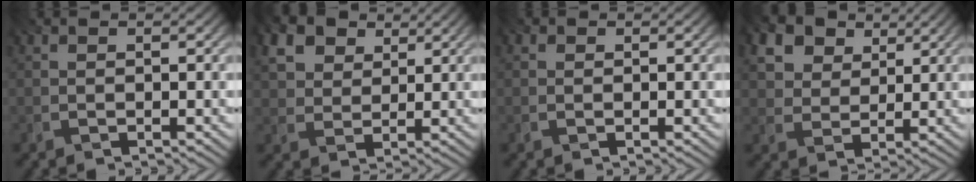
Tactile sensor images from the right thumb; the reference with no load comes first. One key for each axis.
{"total": 7.1, "fx": 3.7, "fy": 4.8, "fz": 3.7, "tx": -0.110, "ty": 0.002, "tz": 0.070}
{"total": 0.7, "fx": 0.1, "fy": 0.6, "fz": 0.2, "tx": -0.003, "ty": 0.000, "tz": 0.001}
{"total": 10.7, "fx": 6.0, "fy": 7.3, "fz": 5.0, "tx": -0.163, "ty": 0.006, "tz": 0.116}